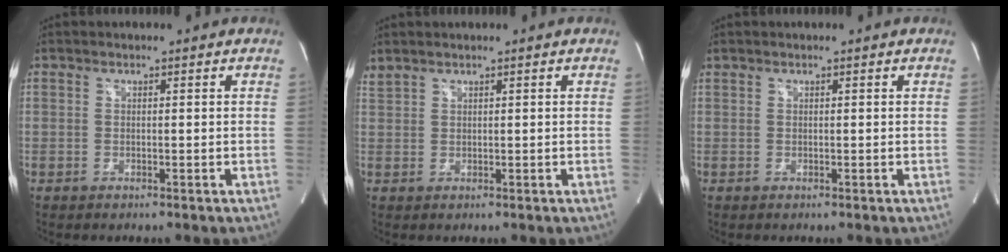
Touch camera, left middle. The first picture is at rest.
{"total": 1.3, "force": [1.3, 0.0, 0.2], "torque": [-0.017, 0.015, 0.035]}
{"total": 0.0}